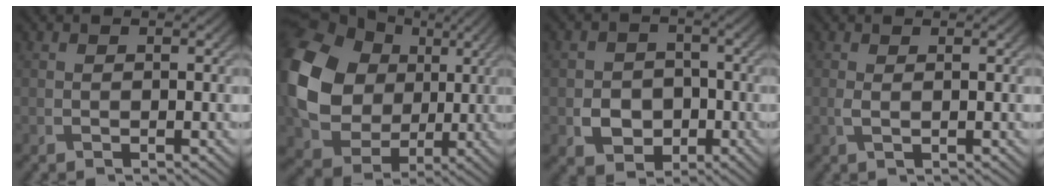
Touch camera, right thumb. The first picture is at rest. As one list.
[{"total": 16.7, "force": [2.5, 13.6, 9.4], "torque": [-0.235, 0.007, 0.034]}, {"total": 5.3, "force": [-1.5, 4.5, 2.5], "torque": [-0.048, -0.009, -0.038]}, {"total": 1.0, "force": [0.2, 0.2, 0.9], "torque": [-0.026, 0.000, 0.006]}]